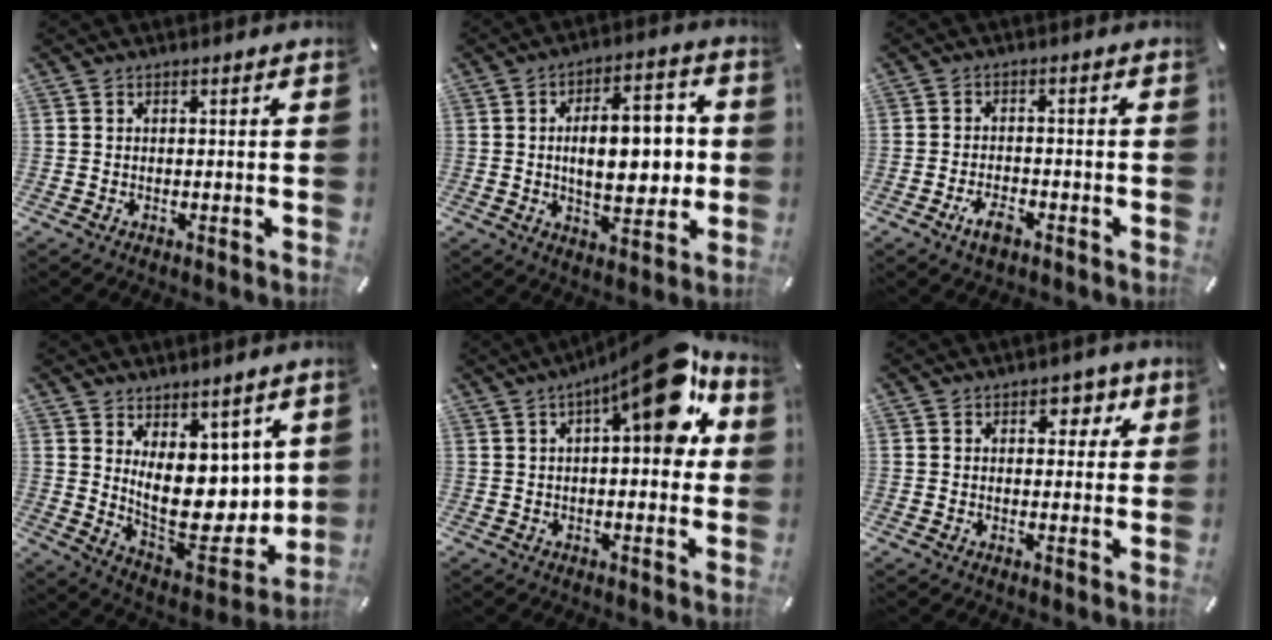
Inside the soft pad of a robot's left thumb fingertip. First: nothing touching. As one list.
[{"total": 14.2, "force": [0.4, 7.2, 12.3], "torque": [-0.173, 0.003, 0.002]}, {"total": 4.4, "force": [-2.6, 2.0, 2.9], "torque": [-0.065, 0.006, -0.051]}, {"total": 15.1, "force": [3.4, 10.0, 10.8], "torque": [-0.160, -0.063, 0.071]}, {"total": 15.9, "force": [6.6, 5.5, 13.4], "torque": [-0.167, -0.037, 0.096]}, {"total": 6.0, "force": [2.2, 3.9, 3.9], "torque": [-0.029, -0.009, 0.026]}]